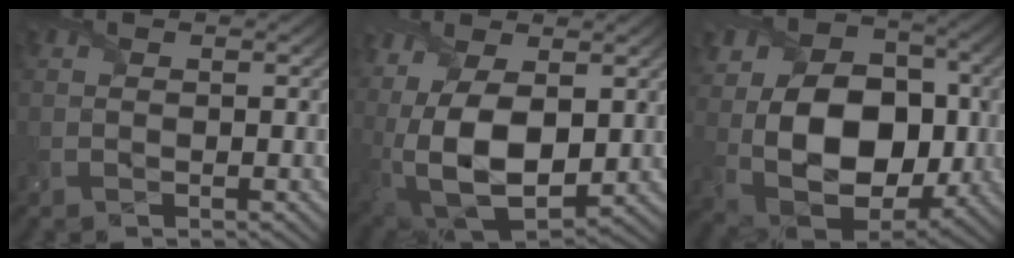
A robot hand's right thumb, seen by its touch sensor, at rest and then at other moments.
{"total": 15.1, "force": [1.3, 8.8, 12.2], "torque": [-0.262, -0.028, 0.038]}
{"total": 16.7, "force": [0.0, 12.1, 11.5], "torque": [-0.222, -0.015, 0.024]}